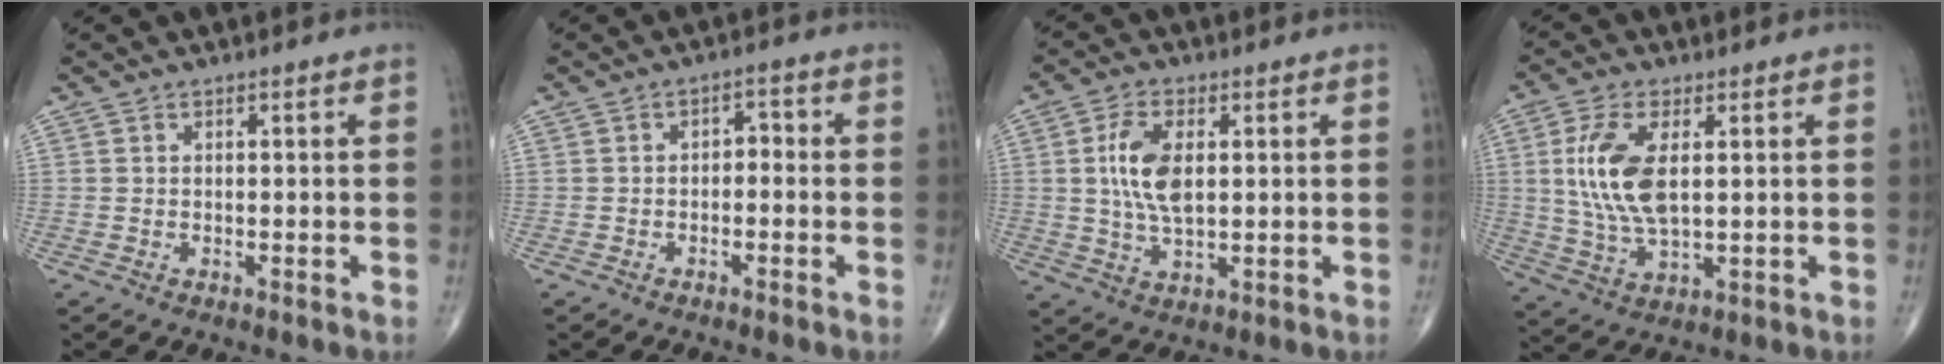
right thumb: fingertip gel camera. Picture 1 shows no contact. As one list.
[{"total": 2.5, "force": [-0.6, 1.6, 1.8], "torque": [-0.013, 0.019, -0.018]}, {"total": 8.6, "force": [1.3, 4.2, 7.4], "torque": [-0.149, -0.005, 0.025]}, {"total": 11.5, "force": [2.0, 5.3, 10.0], "torque": [-0.214, -0.008, 0.044]}]